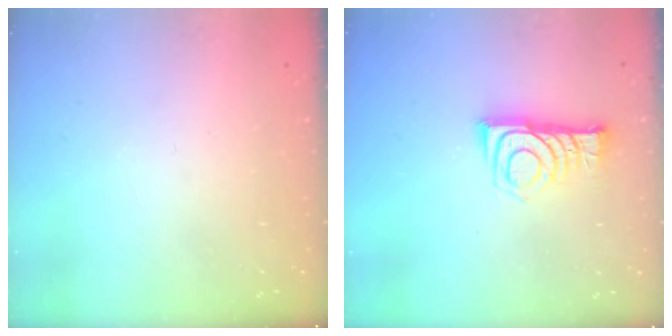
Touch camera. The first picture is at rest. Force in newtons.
{"total": 9.5, "press": 9.5, "slide": 0.3}